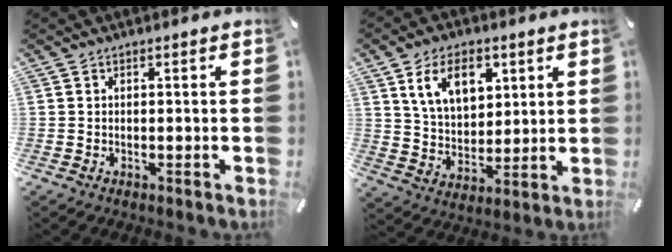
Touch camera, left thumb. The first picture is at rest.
{"total": 10.9, "force": [5.4, 7.3, 6.1], "torque": [-0.104, -0.006, 0.097]}